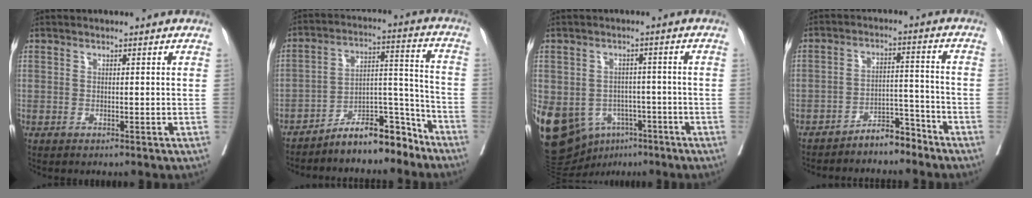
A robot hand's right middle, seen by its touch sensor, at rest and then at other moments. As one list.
[{"total": 9.9, "force": [-8.5, 2.5, 4.4], "torque": [-0.063, 0.042, -0.144]}, {"total": 20.0, "force": [-8.8, 15.2, 9.6], "torque": [-0.260, -0.003, -0.117]}, {"total": 5.2, "force": [-4.7, 1.4, 1.6], "torque": [-0.021, 0.008, -0.081]}]